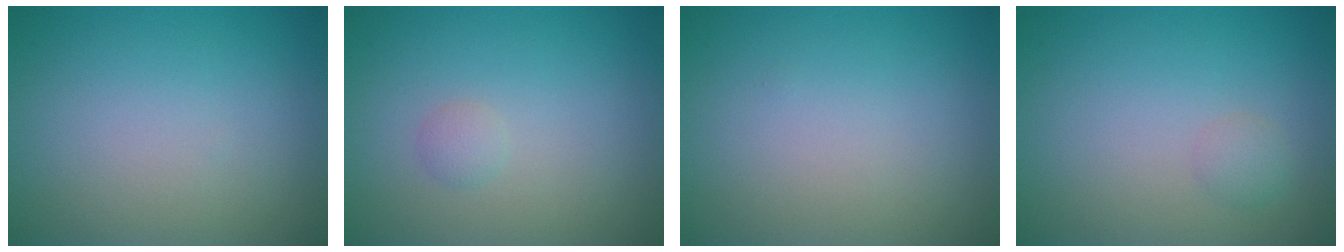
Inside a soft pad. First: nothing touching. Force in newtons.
{"total": 0.8, "press": 0.8, "slide": 0.1}
{"total": 0.0}
{"total": 1.0, "press": 1.0, "slide": 0.0}